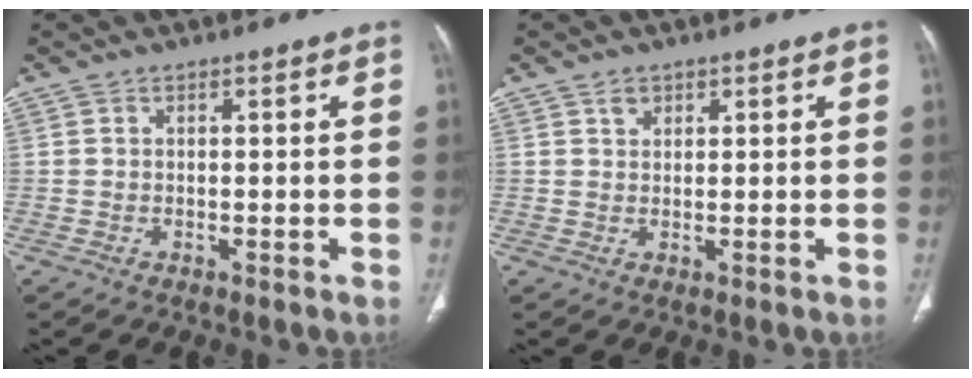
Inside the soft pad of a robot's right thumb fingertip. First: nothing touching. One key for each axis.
{"total": 1.8, "fx": 1.0, "fy": 1.3, "fz": 0.5, "tx": 0.003, "ty": -0.005, "tz": 0.016}